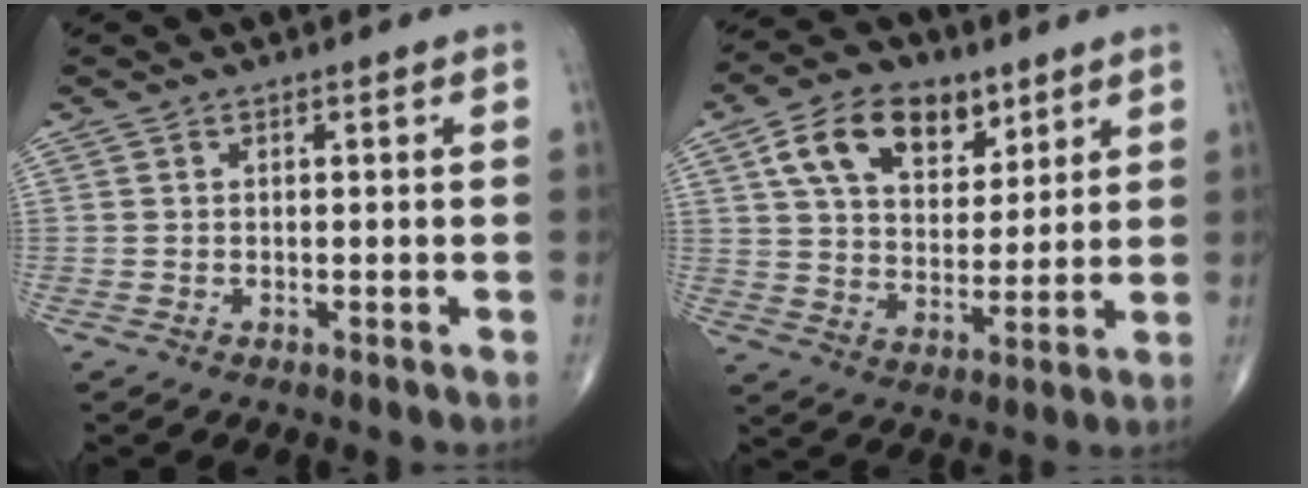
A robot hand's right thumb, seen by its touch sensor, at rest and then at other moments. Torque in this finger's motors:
{"motor_torque": [-0.83, 1.22, 0.38, 0.20, 0.29]}